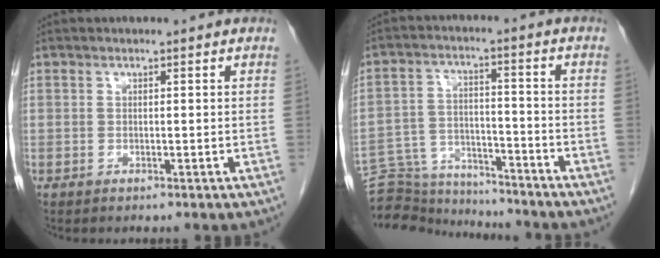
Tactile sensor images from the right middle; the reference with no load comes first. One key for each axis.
{"total": 14.1, "fx": -13.7, "fy": 2.6, "fz": 2.2, "tx": -0.040, "ty": 0.031, "tz": -0.213}